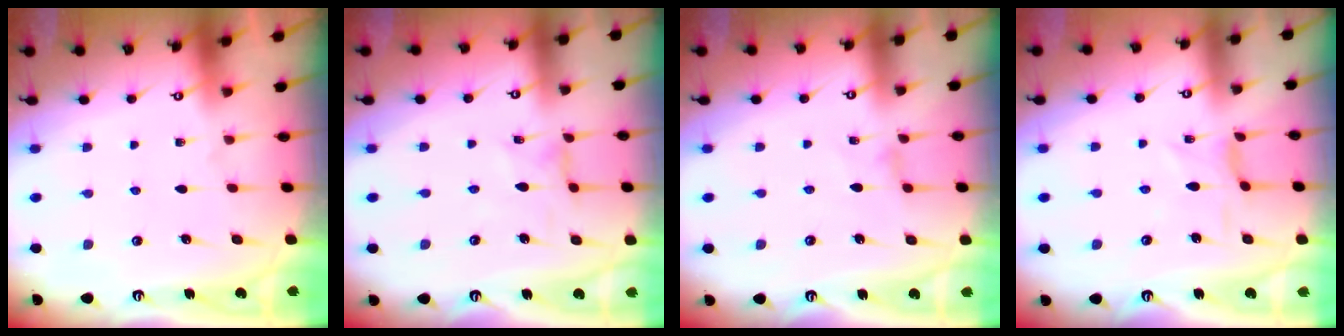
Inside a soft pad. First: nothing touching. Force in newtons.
{"total": 0.0}
{"total": 0.5, "press": 0.5, "slide": 0.1}
{"total": 1.6, "press": 1.5, "slide": 0.5}